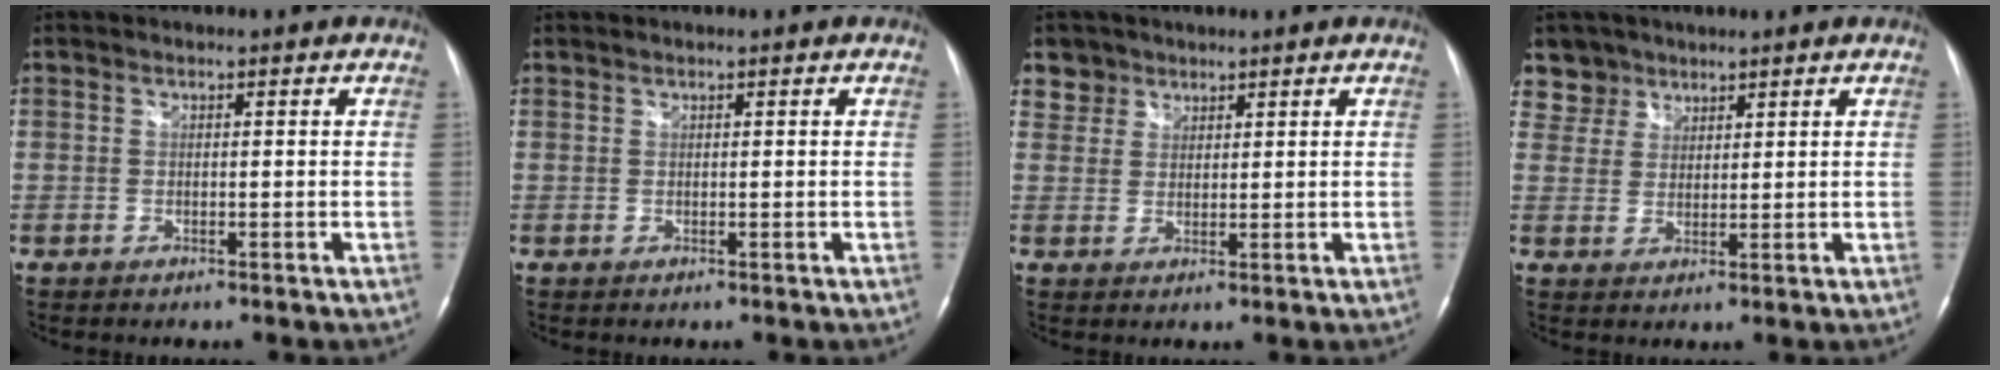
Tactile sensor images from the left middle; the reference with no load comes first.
{"total": 0.5, "force": [0.5, 0.0, 0.0], "torque": [-0.006, 0.007, 0.014]}
{"total": 3.4, "force": [2.5, 2.3, -0.7], "torque": [0.022, 0.004, 0.043]}
{"total": 4.5, "force": [3.5, 2.8, -0.9], "torque": [0.027, 0.002, 0.064]}